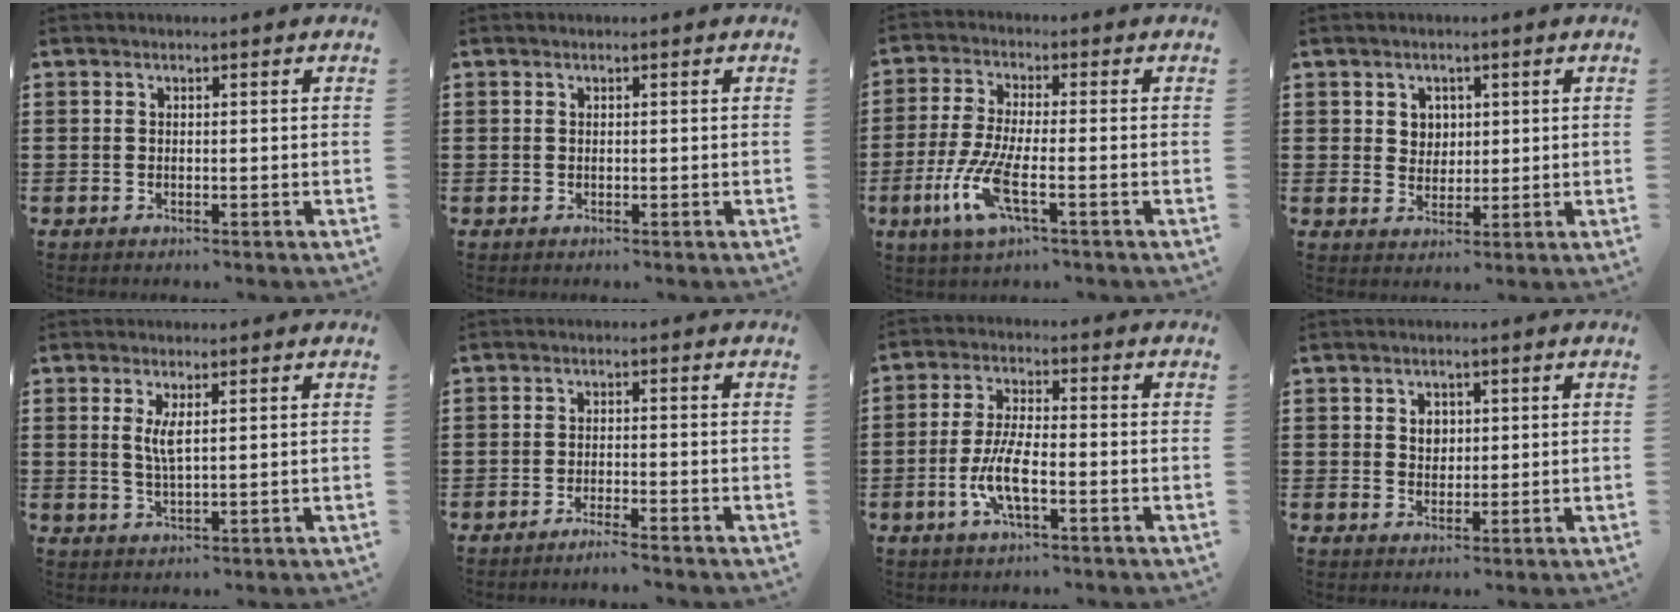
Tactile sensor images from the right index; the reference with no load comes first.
{"total": 0.0}
{"total": 8.1, "force": [-3.5, 1.7, 7.1], "torque": [-0.178, -0.026, -0.069]}
{"total": 3.0, "force": [1.2, 2.6, 0.7], "torque": [-0.025, 0.011, 0.021]}
{"total": 3.2, "force": [1.0, 0.8, 3.0], "torque": [-0.062, 0.003, 0.016]}
{"total": 2.1, "force": [-2.0, -0.4, 0.6], "torque": [-0.010, 0.002, -0.038]}
{"total": 6.8, "force": [-2.4, 2.0, 6.0], "torque": [-0.141, -0.013, -0.051]}
{"total": 2.1, "force": [0.7, 1.7, 1.0], "torque": [-0.026, 0.009, 0.012]}